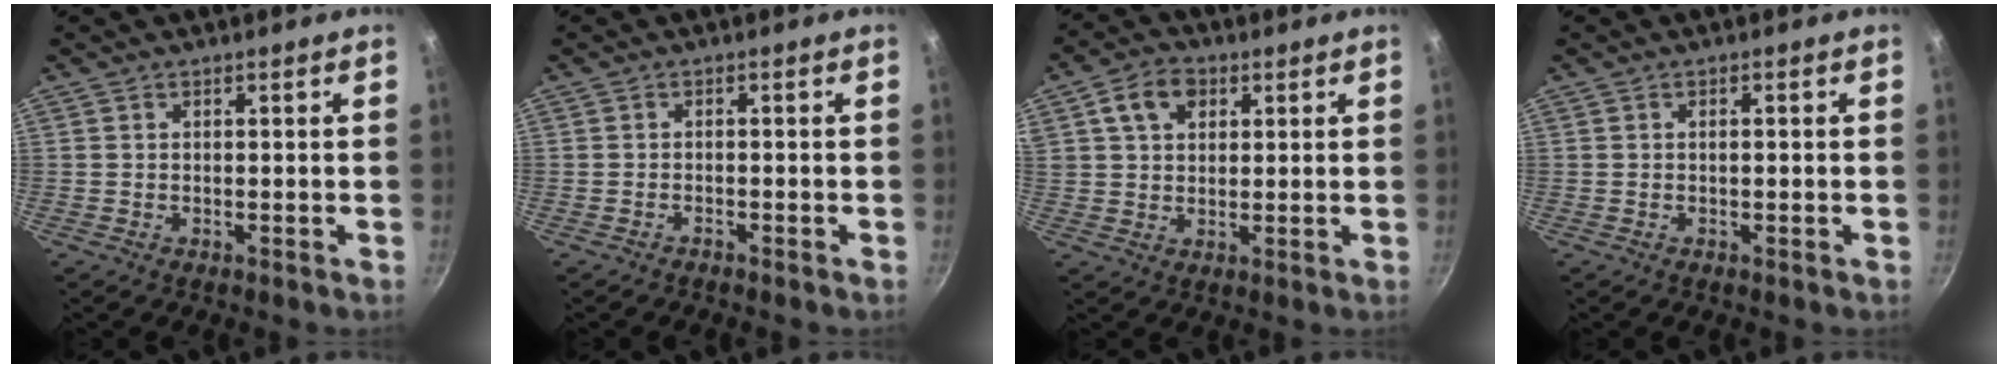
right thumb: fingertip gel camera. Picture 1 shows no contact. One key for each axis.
{"total": 0.7, "fx": -0.7, "fy": 0.0, "fz": 0.0, "tx": -0.010, "ty": 0.012, "tz": -0.011}
{"total": 7.7, "fx": 3.0, "fy": 5.5, "fz": 4.5, "tx": -0.063, "ty": 0.003, "tz": 0.046}
{"total": 0.8, "fx": -0.1, "fy": 0.2, "fz": 0.8, "tx": -0.015, "ty": 0.003, "tz": -0.003}